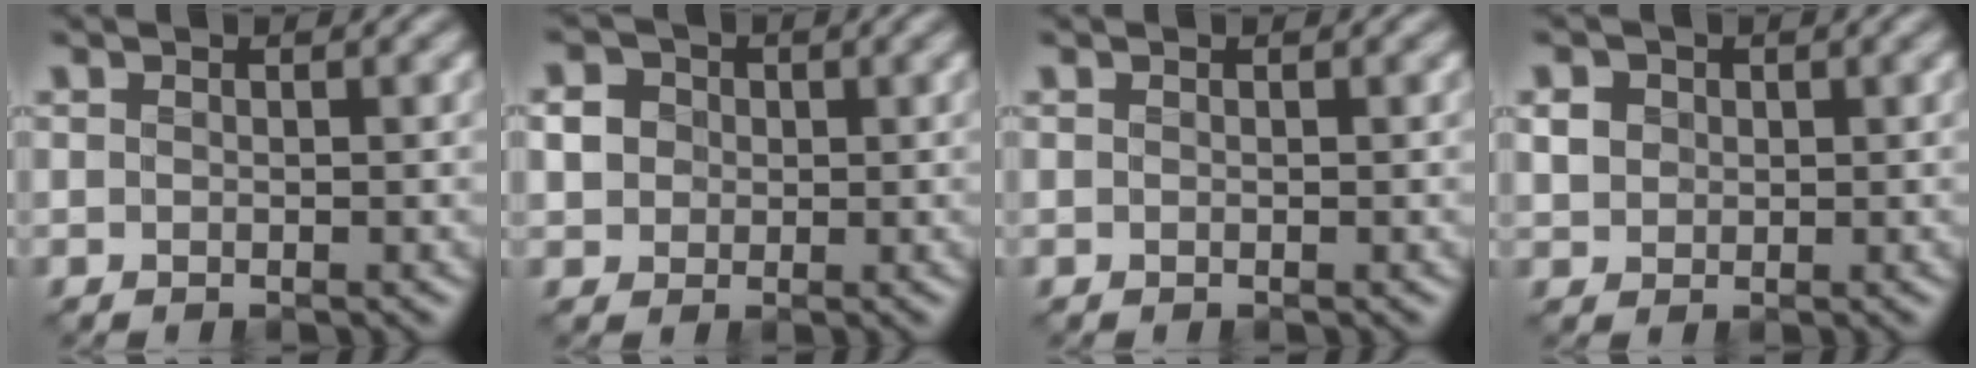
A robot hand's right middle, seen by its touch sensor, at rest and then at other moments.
{"total": 3.5, "force": [0.7, 3.1, 1.3], "torque": [-0.025, 0.011, 0.010]}
{"total": 0.0}
{"total": 1.8, "force": [0.5, 1.6, 0.6], "torque": [-0.013, -0.003, 0.010]}